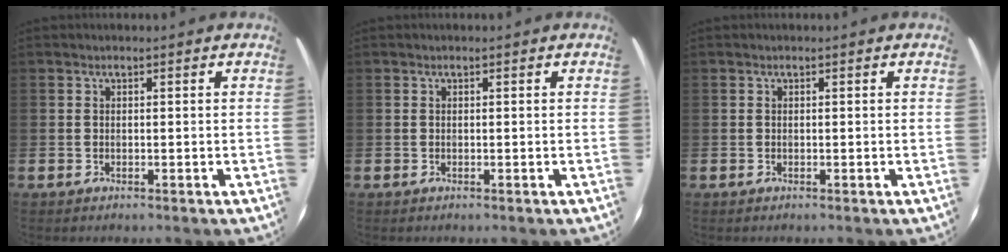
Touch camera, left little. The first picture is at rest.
{"total": 0.0}
{"total": 0.0}